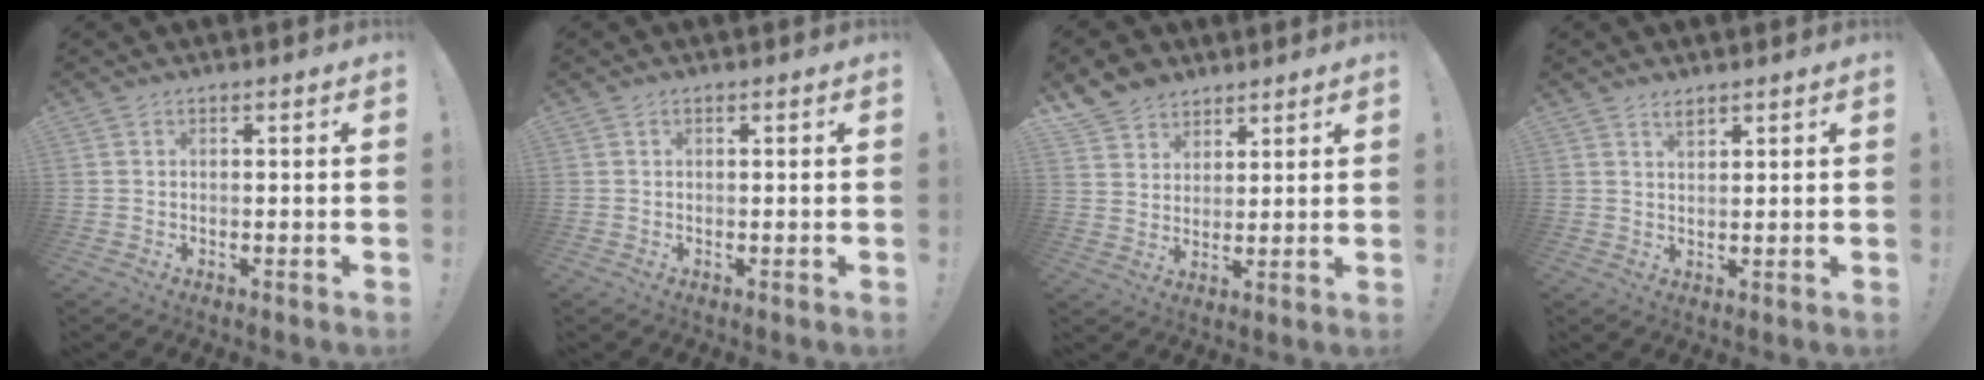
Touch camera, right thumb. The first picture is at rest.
{"total": 0.0}
{"total": 8.3, "force": [6.2, 5.3, 1.2], "torque": [-0.022, -0.046, 0.124]}
{"total": 2.4, "force": [2.1, 0.5, 1.0], "torque": [-0.002, -0.017, 0.034]}